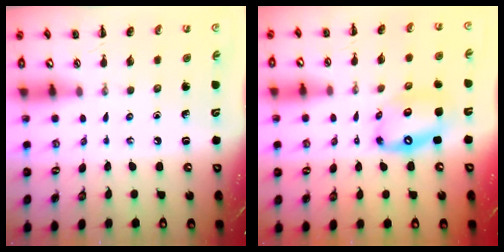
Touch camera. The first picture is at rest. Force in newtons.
{"total": 13.0, "press": 12.5, "slide": 3.6}